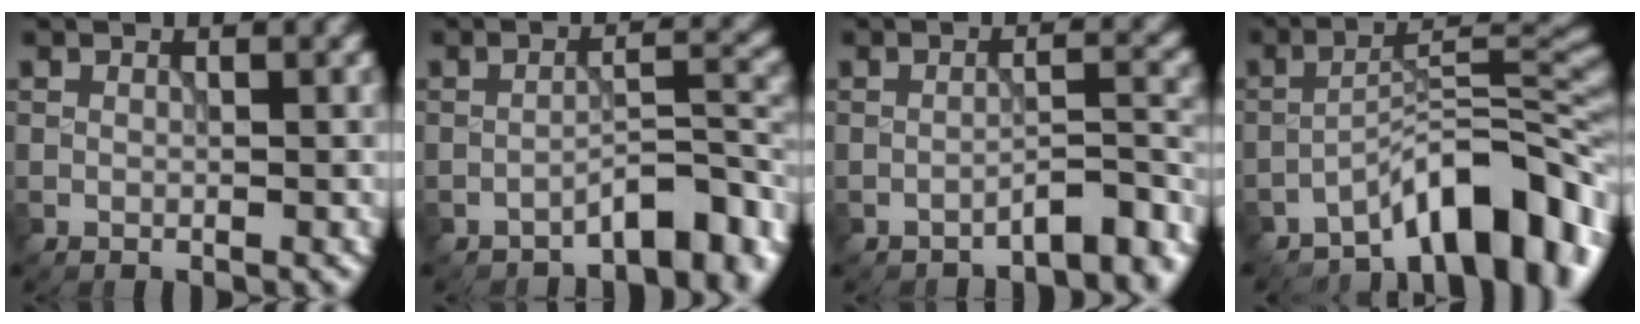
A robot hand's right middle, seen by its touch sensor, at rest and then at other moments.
{"total": 5.0, "force": [-3.7, 1.4, 3.0], "torque": [-0.035, 0.011, -0.058]}
{"total": 4.0, "force": [-3.2, 0.9, 2.2], "torque": [-0.027, 0.009, -0.049]}
{"total": 9.6, "force": [-6.6, 2.9, 6.4], "torque": [-0.073, 0.017, -0.119]}